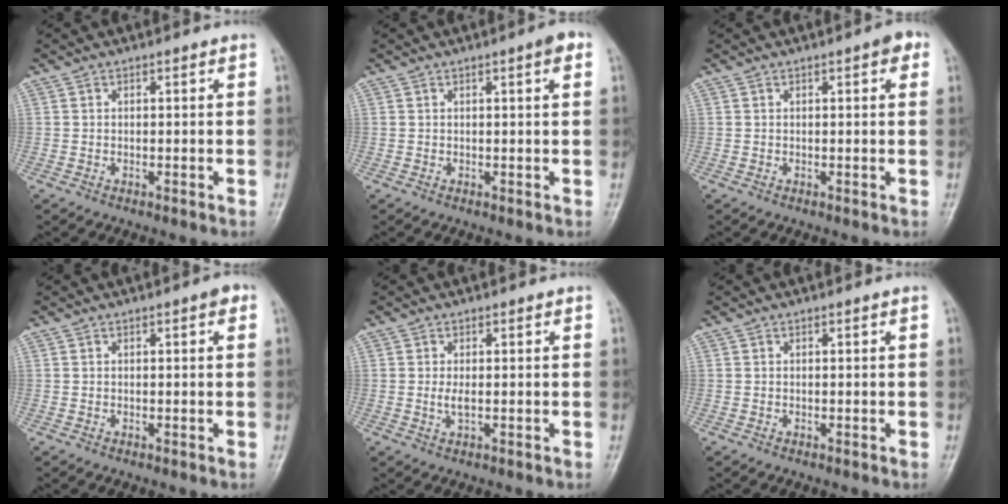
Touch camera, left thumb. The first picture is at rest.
{"total": 2.3, "force": [1.0, 0.3, 2.1], "torque": [-0.026, 0.002, 0.012]}
{"total": 2.4, "force": [0.9, 0.9, 2.0], "torque": [-0.018, 0.004, 0.008]}
{"total": 1.4, "force": [0.6, 0.5, 1.2], "torque": [-0.011, 0.003, 0.005]}
{"total": 1.7, "force": [0.1, 0.7, 1.5], "torque": [-0.031, -0.003, 0.006]}
{"total": 0.0}